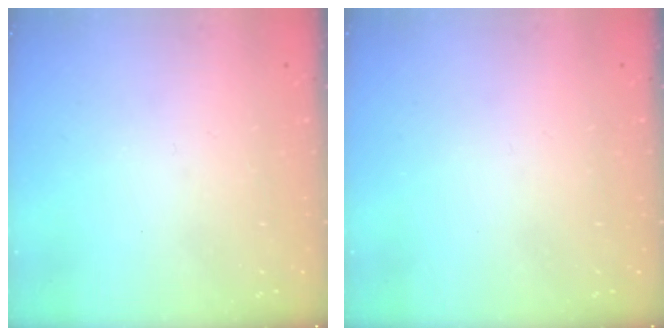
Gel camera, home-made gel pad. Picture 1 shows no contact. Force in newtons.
{"total": 0.0}